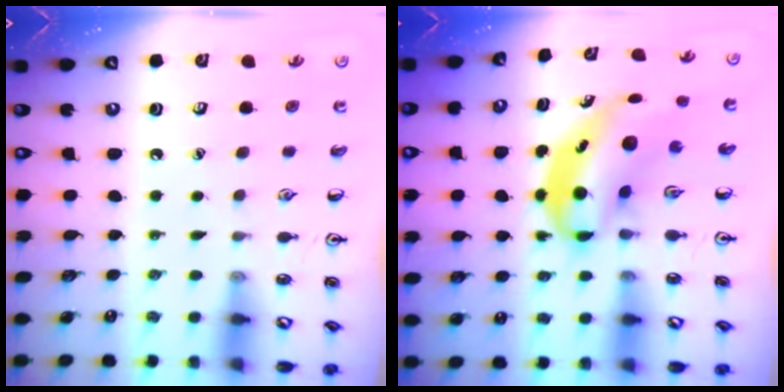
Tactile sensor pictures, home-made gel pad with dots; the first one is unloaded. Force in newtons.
{"total": 6.3, "press": 6.1, "slide": 1.6}